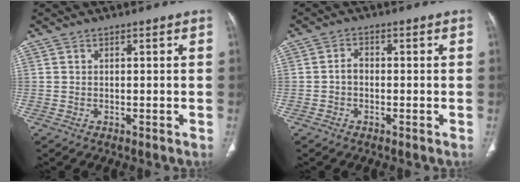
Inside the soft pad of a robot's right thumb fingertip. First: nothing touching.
{"total": 2.0, "force": [-0.5, 1.4, 1.4], "torque": [-0.020, 0.009, -0.013]}